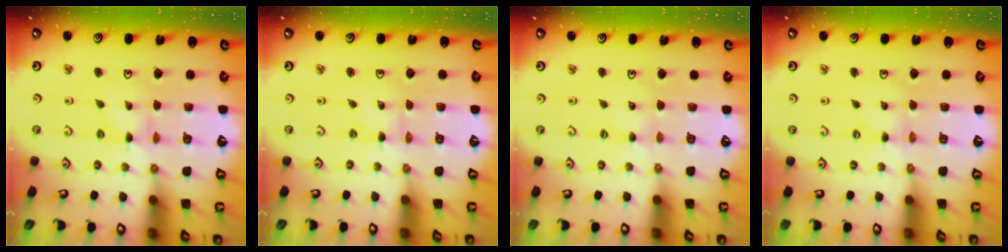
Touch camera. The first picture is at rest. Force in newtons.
{"total": 0.0}
{"total": 0.0}
{"total": 0.7, "press": 0.7, "slide": 0.2}